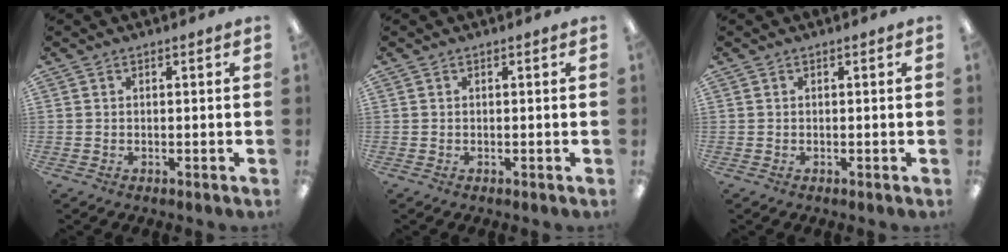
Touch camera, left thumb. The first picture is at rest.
{"total": 0.0}
{"total": 0.0}